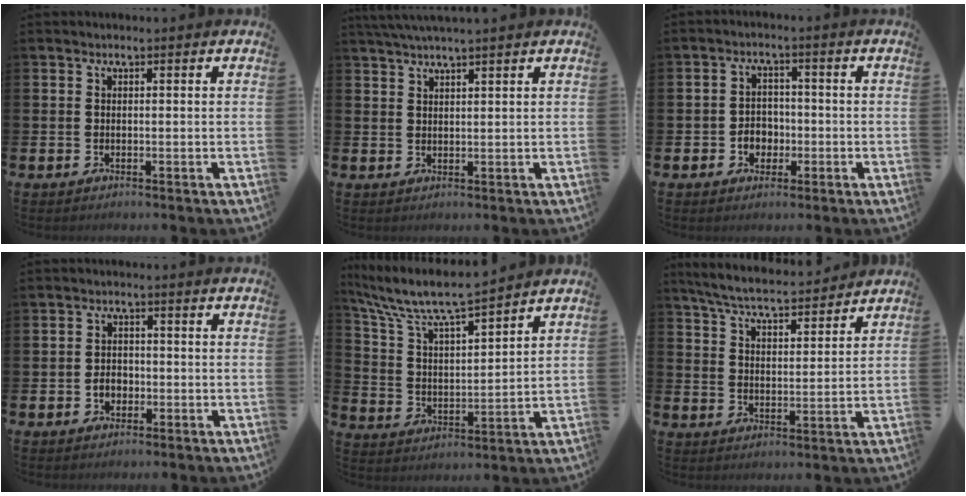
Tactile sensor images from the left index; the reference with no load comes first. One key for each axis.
{"total": 3.0, "fx": 2.8, "fy": -0.3, "fz": 1.1, "tx": -0.031, "ty": -0.001, "tz": 0.053}
{"total": 3.3, "fx": -1.1, "fy": 2.8, "fz": 1.4, "tx": -0.020, "ty": 0.001, "tz": -0.029}
{"total": 2.4, "fx": -0.8, "fy": 1.9, "fz": 1.2, "tx": -0.013, "ty": -0.001, "tz": -0.021}
{"total": 8.6, "fx": 7.9, "fy": 1.1, "fz": 3.4, "tx": -0.103, "ty": -0.052, "tz": 0.135}
{"total": 6.2, "fx": 5.9, "fy": 0.7, "fz": 1.6, "tx": -0.054, "ty": -0.036, "tz": 0.103}